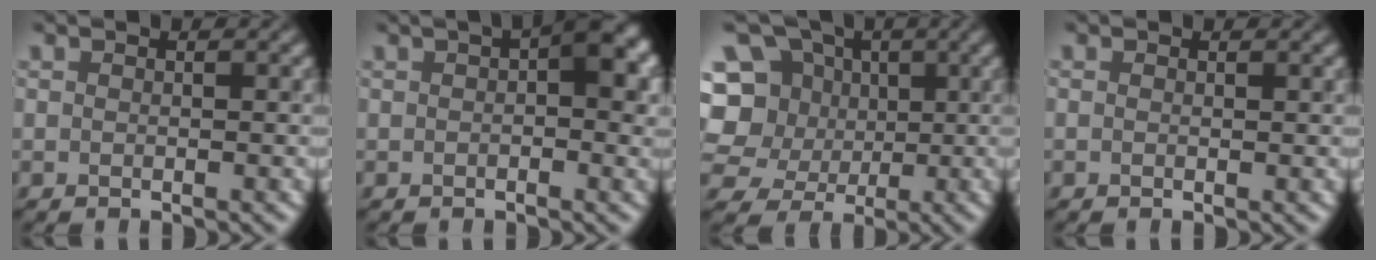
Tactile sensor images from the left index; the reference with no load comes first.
{"total": 4.3, "force": [1.1, 1.4, 3.9], "torque": [-0.042, 0.013, 0.010]}
{"total": 9.3, "force": [1.5, 8.4, 3.6], "torque": [-0.083, 0.041, -0.012]}
{"total": 0.0}